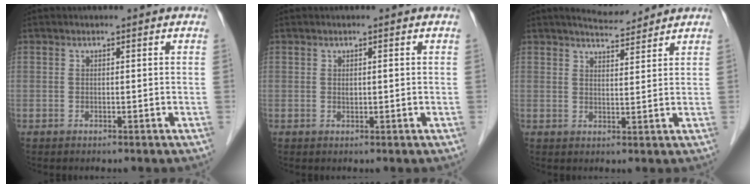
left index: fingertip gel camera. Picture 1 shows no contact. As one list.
[{"total": 0.8, "force": [0.2, 0.3, 0.7], "torque": [-0.014, 0.002, 0.005]}, {"total": 4.9, "force": [4.7, 0.7, 1.4], "torque": [-0.027, 0.006, 0.076]}]